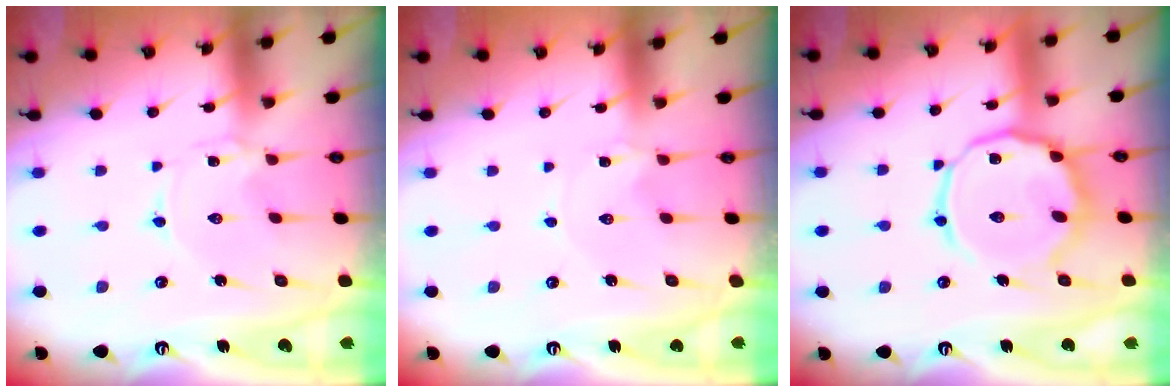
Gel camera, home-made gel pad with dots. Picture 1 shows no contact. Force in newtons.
{"total": 0.0}
{"total": 15.2, "press": 15.2, "slide": 1.2}